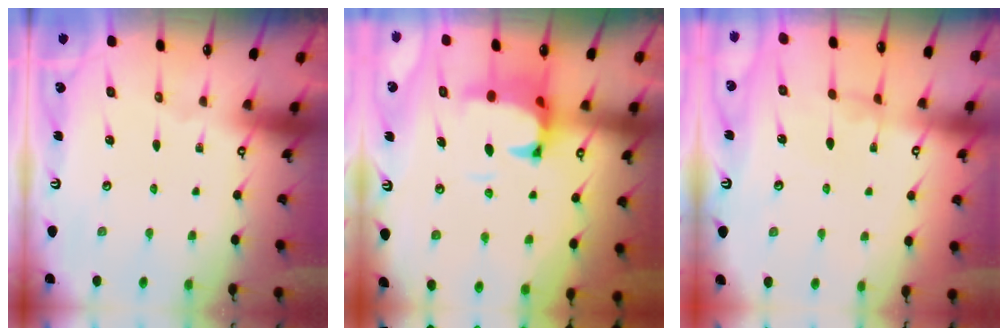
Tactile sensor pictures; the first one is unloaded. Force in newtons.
{"total": 2.6, "press": 2.4, "slide": 1.1}
{"total": 1.6, "press": 1.5, "slide": 0.5}